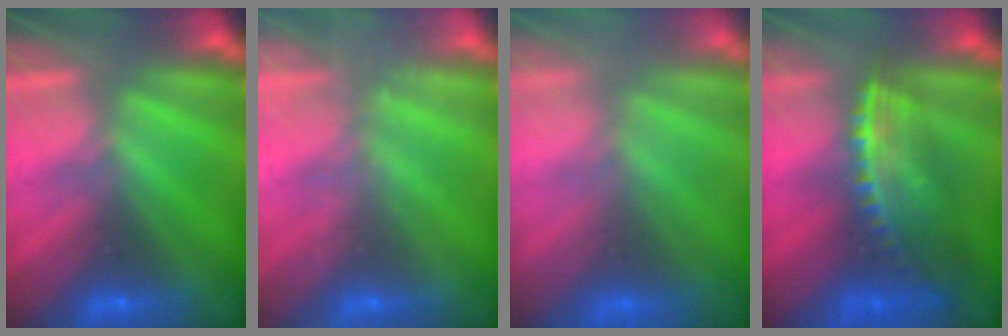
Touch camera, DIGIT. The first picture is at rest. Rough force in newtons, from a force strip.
{"total": 1.8}
{"total": 6.4}
{"total": 8.0}